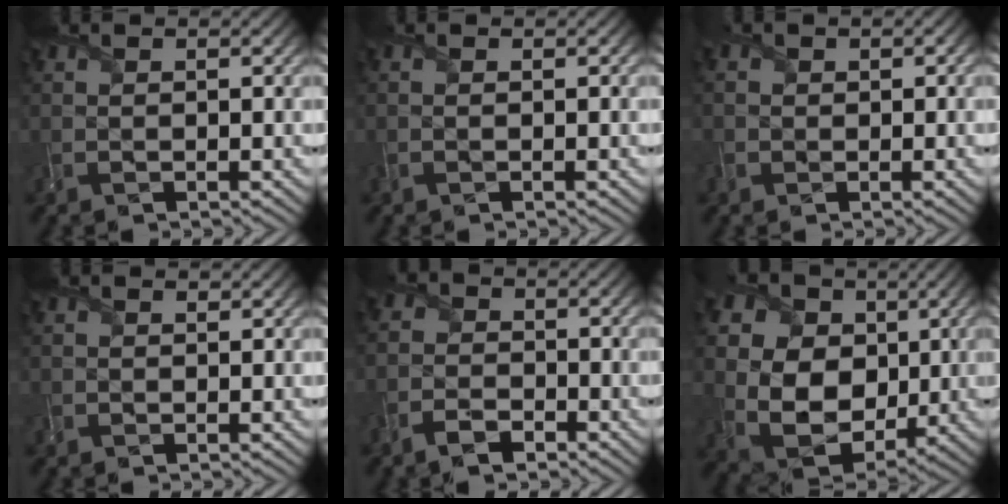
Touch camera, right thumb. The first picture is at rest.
{"total": 0.8, "force": [-0.4, 0.4, 0.5], "torque": [-0.015, -0.003, -0.006]}
{"total": 2.0, "force": [-0.3, 2.0, 0.2], "torque": [-0.009, 0.002, -0.006]}
{"total": 0.7, "force": [-0.1, 0.7, 0.1], "torque": [-0.003, -0.004, -0.004]}
{"total": 4.0, "force": [-2.7, 2.4, 1.9], "torque": [-0.039, -0.005, -0.061]}
{"total": 17.1, "force": [3.1, 13.9, 9.5], "torque": [-0.245, 0.015, 0.073]}